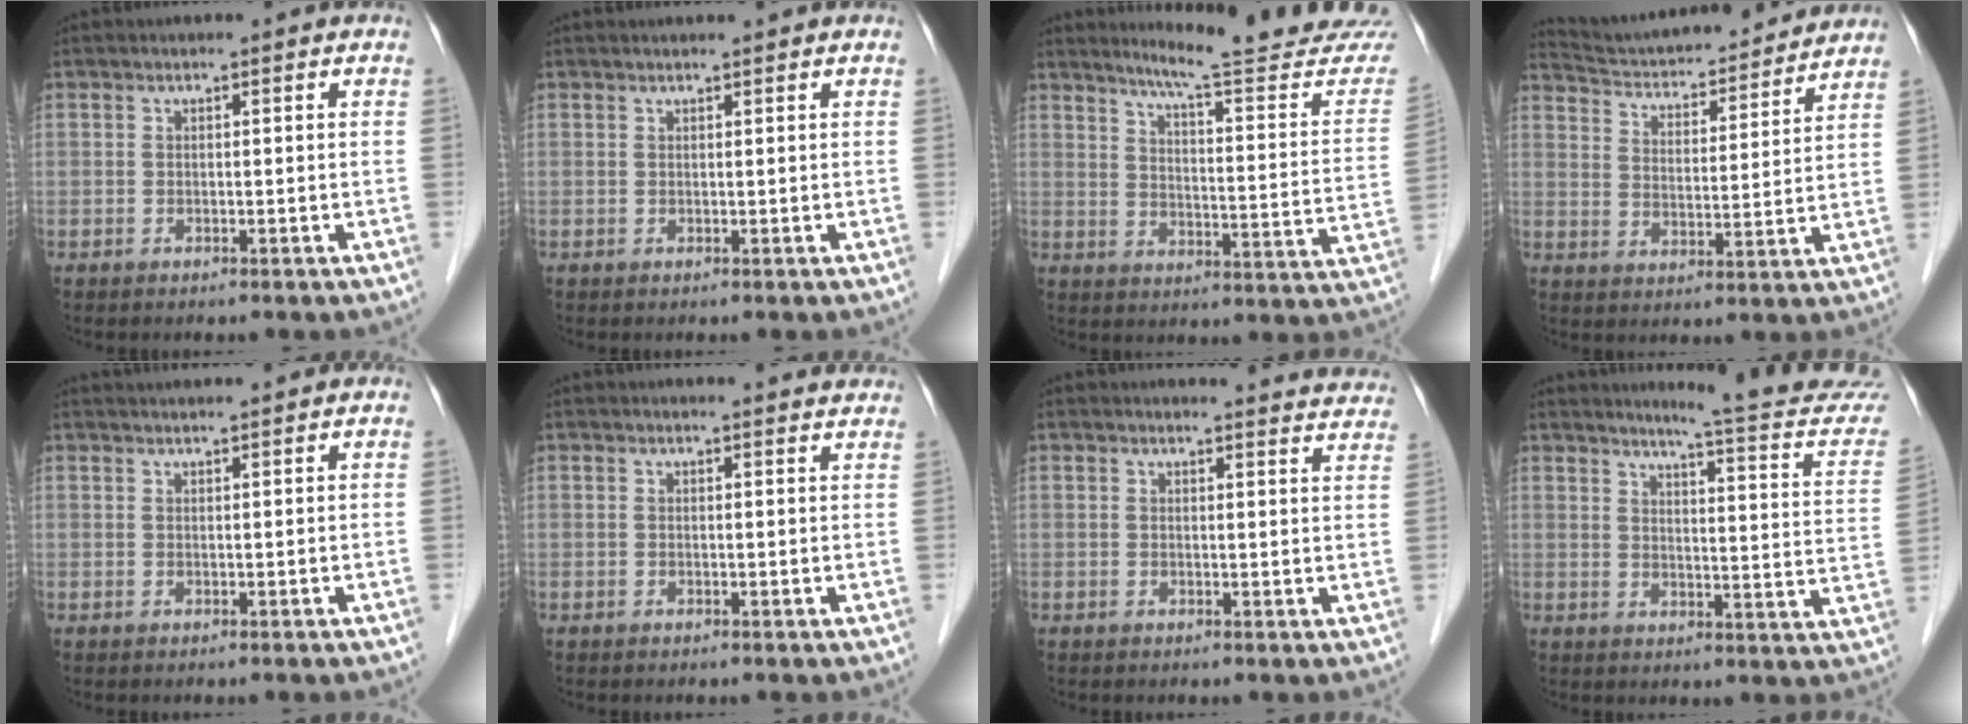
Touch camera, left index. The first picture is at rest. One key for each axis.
{"total": 1.8, "fx": 1.7, "fy": -0.1, "fz": 0.6, "tx": -0.007, "ty": 0.012, "tz": 0.027}
{"total": 19.8, "fx": 18.5, "fy": -0.5, "fz": 7.0, "tx": -0.097, "ty": -0.104, "tz": 0.226}
{"total": 18.6, "fx": 17.6, "fy": 2.7, "fz": 5.3, "tx": -0.080, "ty": 0.009, "tz": 0.254}
{"total": 3.7, "fx": 3.5, "fy": -0.4, "fz": 1.1, "tx": -0.012, "ty": 0.024, "tz": 0.051}
{"total": 4.9, "fx": 4.8, "fy": 0.3, "fz": 0.9, "tx": -0.013, "ty": 0.003, "tz": 0.039}
{"total": 11.5, "fx": 11.4, "fy": 1.0, "fz": 1.3, "tx": 0.013, "ty": -0.042, "tz": 0.098}
{"total": 16.0, "fx": 15.2, "fy": -0.9, "fz": 4.8, "tx": -0.065, "ty": -0.096, "tz": 0.170}